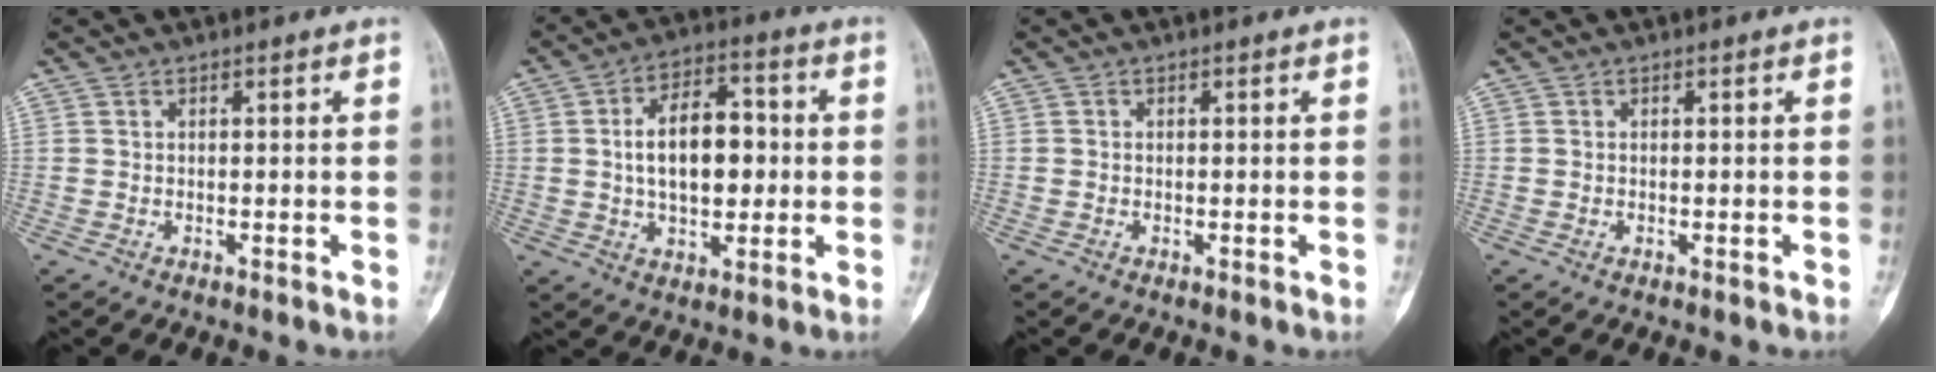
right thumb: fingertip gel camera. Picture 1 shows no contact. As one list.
[{"total": 13.1, "force": [0.6, 7.6, 10.7], "torque": [-0.149, 0.017, 0.011]}, {"total": 0.0}, {"total": 0.0}]